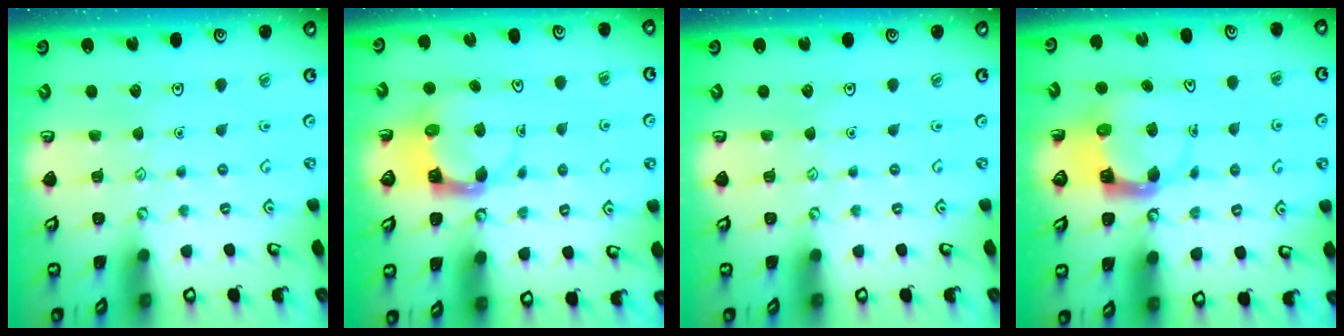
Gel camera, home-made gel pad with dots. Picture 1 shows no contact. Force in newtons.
{"total": 3.7, "press": 3.7, "slide": 0.4}
{"total": 0.0}
{"total": 3.9, "press": 3.9, "slide": 0.5}